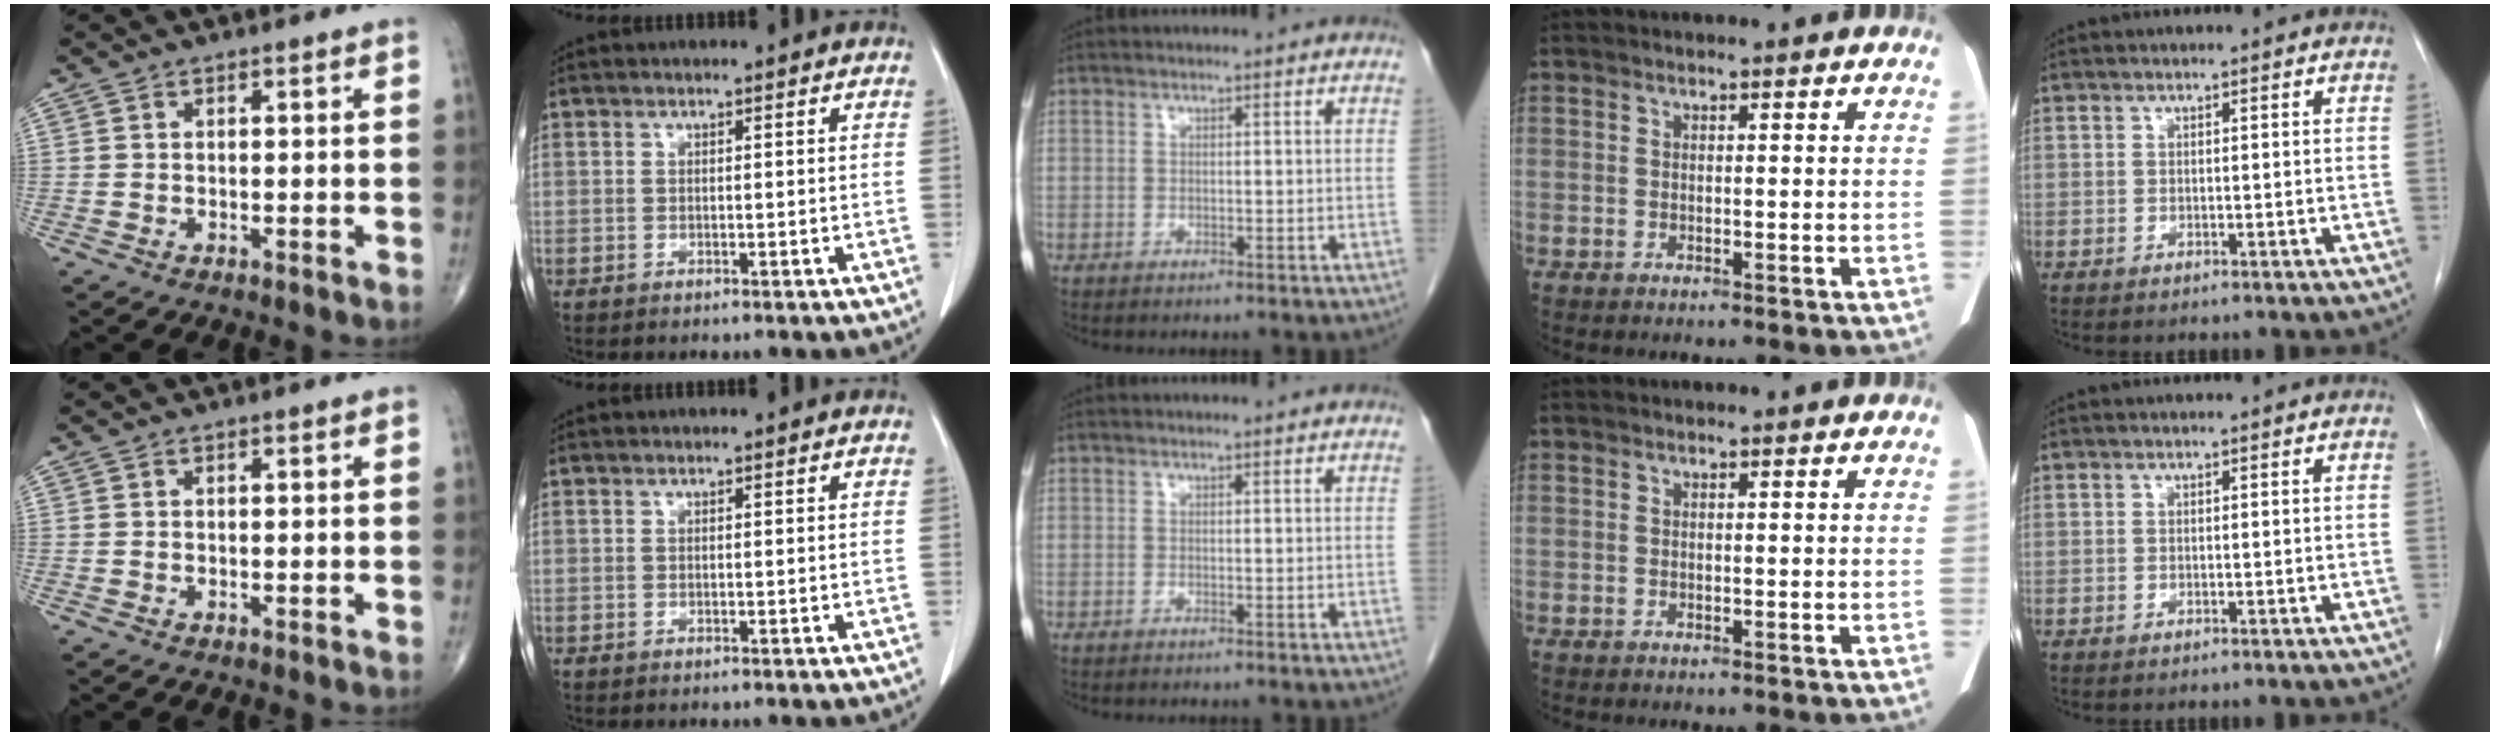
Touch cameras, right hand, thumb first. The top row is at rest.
{}